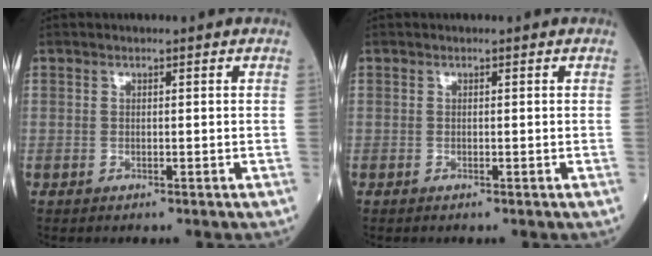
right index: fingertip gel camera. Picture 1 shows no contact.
{"total": 0.0}